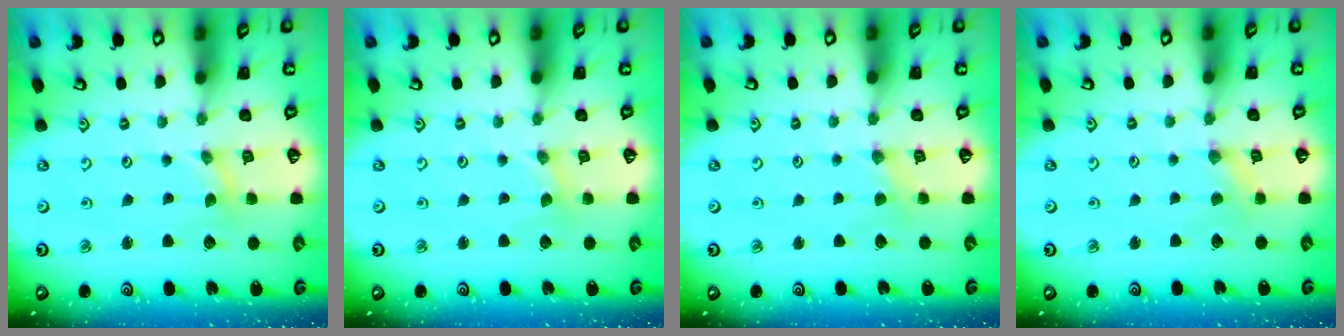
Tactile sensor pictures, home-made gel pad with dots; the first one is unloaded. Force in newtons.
{"total": 0.0}
{"total": 1.8, "press": 1.7, "slide": 0.4}
{"total": 0.0}